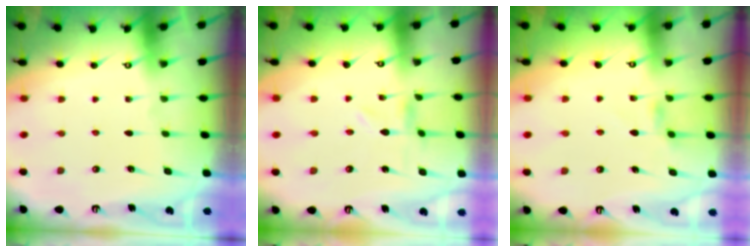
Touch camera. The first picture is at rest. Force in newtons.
{"total": 0.0}
{"total": 2.4, "press": 2.4, "slide": 0.4}